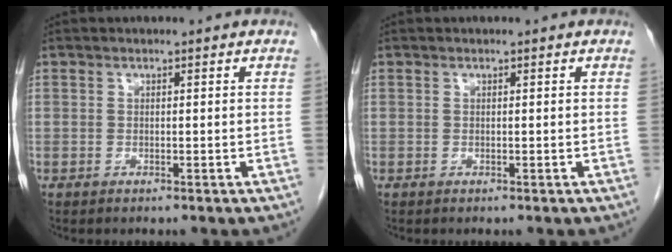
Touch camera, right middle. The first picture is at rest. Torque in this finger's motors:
{"motor_torque": [-0.21, -0.02, -0.01, 0.00]}